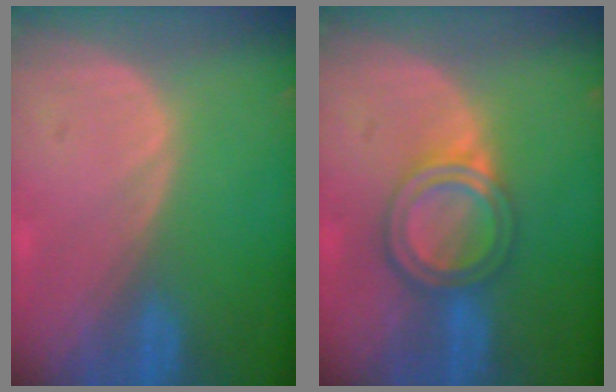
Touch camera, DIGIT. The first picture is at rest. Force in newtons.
{"total": 6.1, "press": 5.3, "slide": 3.0}